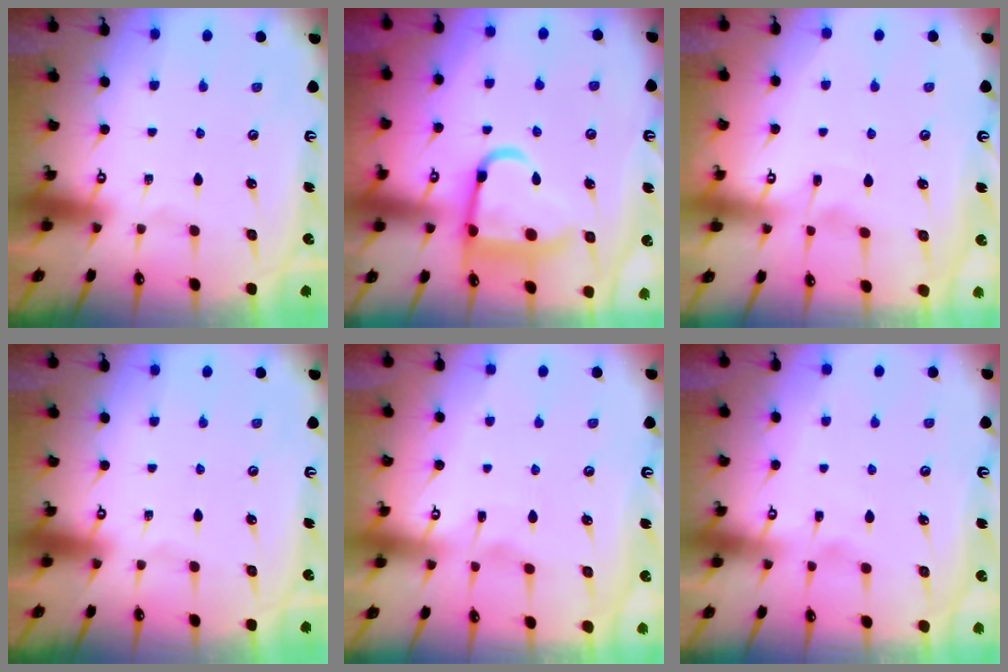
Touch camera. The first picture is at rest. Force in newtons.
{"total": 13.2, "press": 13.1, "slide": 1.5}
{"total": 2.5, "press": 2.5, "slide": 0.3}
{"total": 0.0}
{"total": 2.8, "press": 2.8, "slide": 0.4}
{"total": 2.0, "press": 2.0, "slide": 0.1}